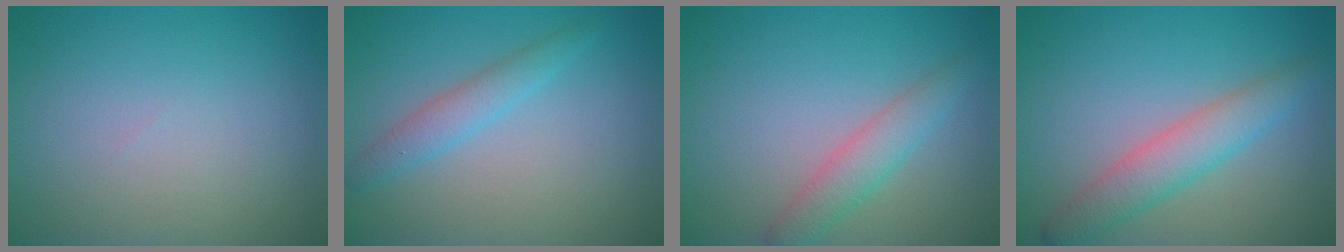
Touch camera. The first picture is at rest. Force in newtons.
{"total": 2.2, "press": 2.2, "slide": 0.3}
{"total": 2.8, "press": 2.8, "slide": 0.1}
{"total": 4.0, "press": 4.0, "slide": 0.1}